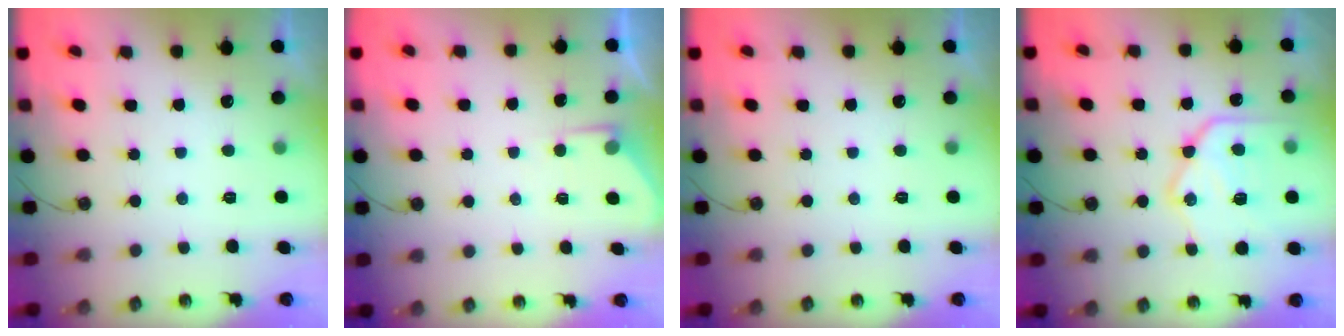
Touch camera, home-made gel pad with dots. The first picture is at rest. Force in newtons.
{"total": 3.5, "press": 3.5, "slide": 0.6}
{"total": 0.0}
{"total": 20.0, "press": 19.9, "slide": 1.7}